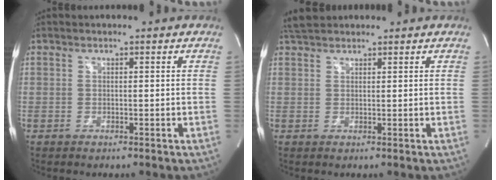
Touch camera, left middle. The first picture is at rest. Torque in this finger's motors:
{"motor_torque": [0.19, -0.04, -0.09, 0.01]}